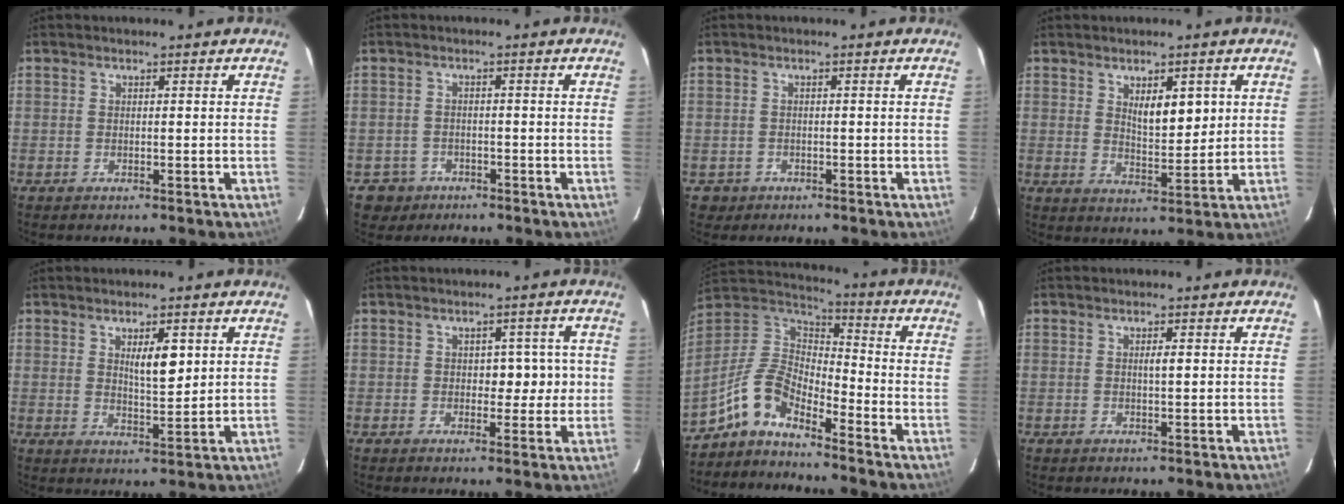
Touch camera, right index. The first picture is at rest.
{"total": 3.6, "force": [-1.8, 3.1, -0.5], "torque": [0.008, 0.013, -0.028]}
{"total": 2.2, "force": [-0.9, 2.0, -0.2], "torque": [0.000, 0.009, -0.013]}
{"total": 5.9, "force": [2.1, 2.2, 5.0], "torque": [-0.082, -0.007, 0.041]}
{"total": 4.9, "force": [1.8, 1.3, 4.4], "torque": [-0.073, -0.004, 0.033]}
{"total": 4.4, "force": [0.1, 3.0, 3.2], "torque": [-0.025, 0.018, 0.005]}
{"total": 9.1, "force": [-7.1, 2.7, 5.1], "torque": [-0.123, 0.028, -0.141]}
{"total": 1.2, "force": [0.2, 0.1, 1.2], "torque": [-0.022, 0.001, 0.003]}